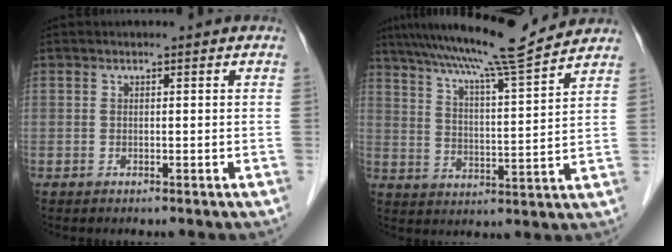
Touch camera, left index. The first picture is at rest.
{"total": 14.0, "force": [12.4, -1.0, 6.5], "torque": [-0.115, 0.009, 0.191]}